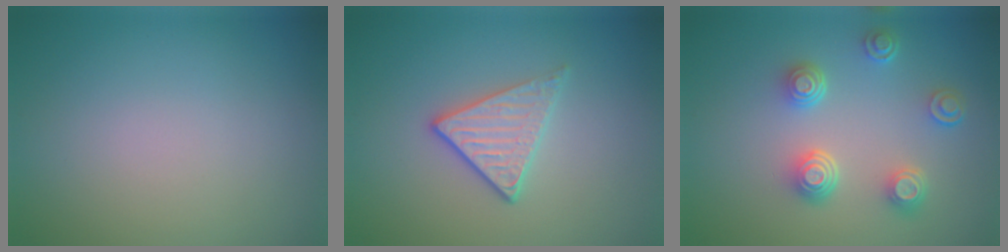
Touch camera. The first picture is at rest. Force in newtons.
{"total": 3.0, "press": 2.7, "slide": 1.2}
{"total": 4.1, "press": 3.2, "slide": 2.6}